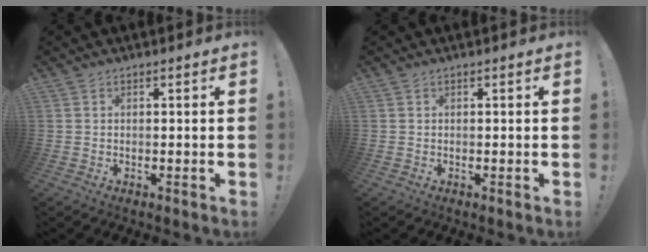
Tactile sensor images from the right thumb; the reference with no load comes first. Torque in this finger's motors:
{"motor_torque": [0.00, 0.00, 0.01, 0.00, 0.02]}